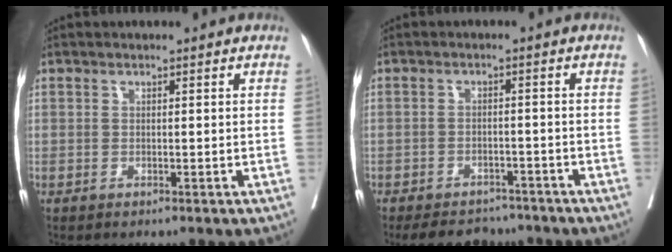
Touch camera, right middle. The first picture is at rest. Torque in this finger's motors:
{"motor_torque": [0.01, 0.01, 0.10, 0.02]}